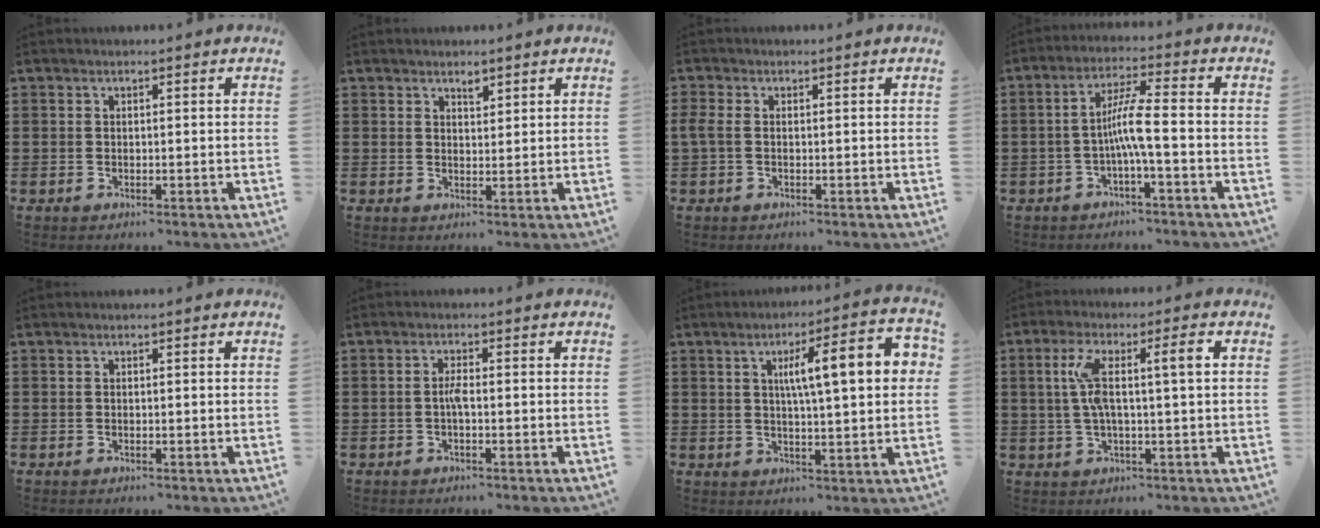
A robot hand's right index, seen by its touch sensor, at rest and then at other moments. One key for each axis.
{"total": 1.6, "fx": 1.3, "fy": 0.7, "fz": 0.7, "tx": -0.007, "ty": 0.001, "tz": 0.021}
{"total": 1.6, "fx": -0.3, "fy": 0.6, "fz": 1.4, "tx": -0.042, "ty": -0.006, "tz": -0.010}
{"total": 6.7, "fx": -1.7, "fy": 0.2, "fz": 6.4, "tx": -0.122, "ty": 0.001, "tz": -0.037}
{"total": 0.0}
{"total": 2.2, "fx": -0.5, "fy": 0.3, "fz": 2.1, "tx": -0.048, "ty": -0.001, "tz": -0.013}
{"total": 10.5, "fx": 2.5, "fy": 2.1, "fz": 10.0, "tx": -0.177, "ty": 0.006, "tz": 0.033}
{"total": 7.3, "fx": 1.2, "fy": 0.9, "fz": 7.1, "tx": -0.142, "ty": 0.001, "tz": 0.012}